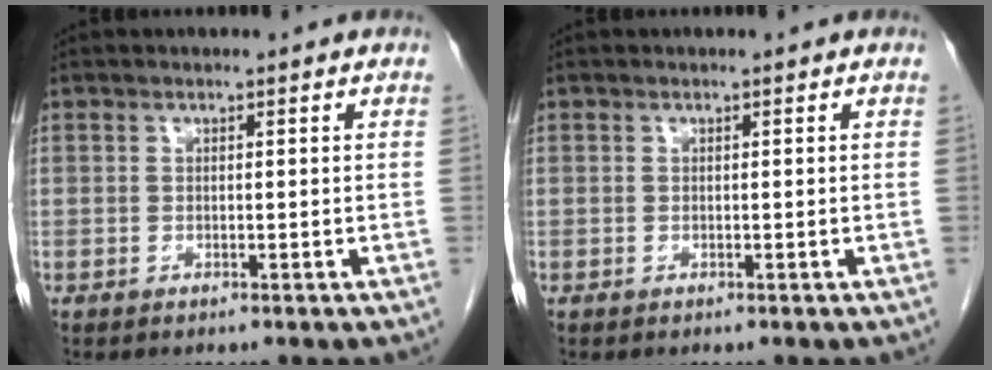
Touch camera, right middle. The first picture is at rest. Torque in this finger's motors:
{"motor_torque": [-0.02, -0.01, 0.00, 0.00]}